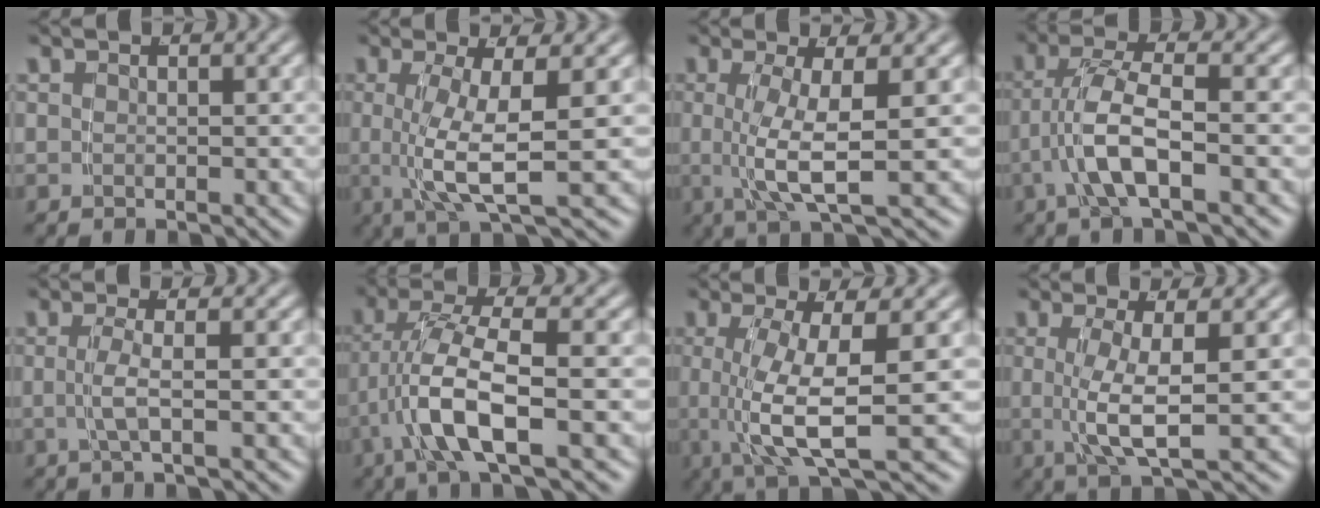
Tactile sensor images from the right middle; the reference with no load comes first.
{"total": 5.8, "force": [-0.6, 1.1, 5.6], "torque": [-0.109, -0.014, -0.002]}
{"total": 5.1, "force": [-0.5, 0.7, 5.1], "torque": [-0.101, -0.012, -0.002]}
{"total": 4.3, "force": [-0.5, 0.9, 4.2], "torque": [-0.087, -0.004, -0.007]}
{"total": 2.1, "force": [-0.3, -0.6, 2.0], "torque": [-0.044, -0.004, -0.001]}
{"total": 5.9, "force": [-0.3, 1.7, 5.7], "torque": [-0.121, -0.008, -0.001]}
{"total": 6.6, "force": [-0.7, 1.7, 6.3], "torque": [-0.118, -0.015, -0.004]}
{"total": 4.6, "force": [-0.3, 0.6, 4.6], "torque": [-0.095, -0.011, 0.002]}